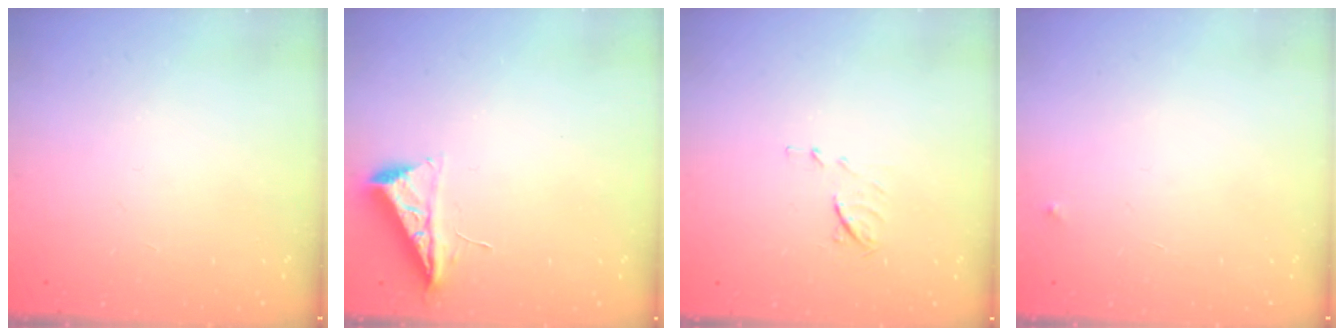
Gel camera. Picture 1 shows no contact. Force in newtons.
{"total": 7.0, "press": 6.9, "slide": 0.8}
{"total": 6.9, "press": 6.9, "slide": 0.7}
{"total": 2.5, "press": 2.4, "slide": 0.4}